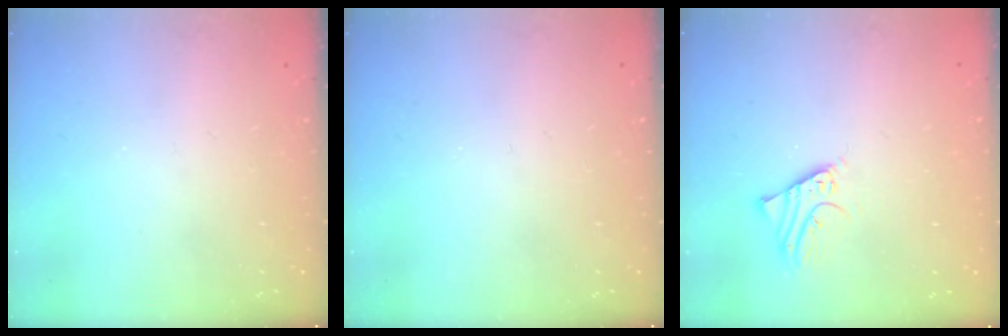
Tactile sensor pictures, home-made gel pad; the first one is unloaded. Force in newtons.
{"total": 0.0}
{"total": 2.6, "press": 2.6, "slide": 0.1}